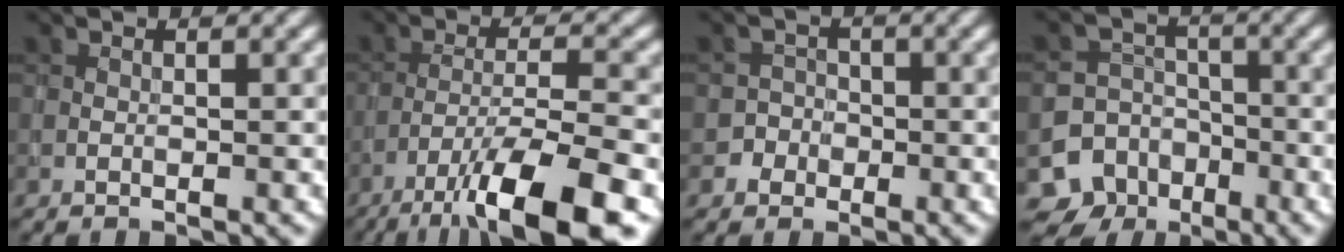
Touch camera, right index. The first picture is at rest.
{"total": 10.4, "force": [-6.5, 2.4, 7.7], "torque": [-0.137, -0.001, -0.111]}
{"total": 2.6, "force": [-1.3, 2.2, -0.2], "torque": [0.036, 0.005, -0.030]}
{"total": 9.5, "force": [-5.9, 7.4, 1.0], "torque": [-0.011, -0.027, -0.105]}